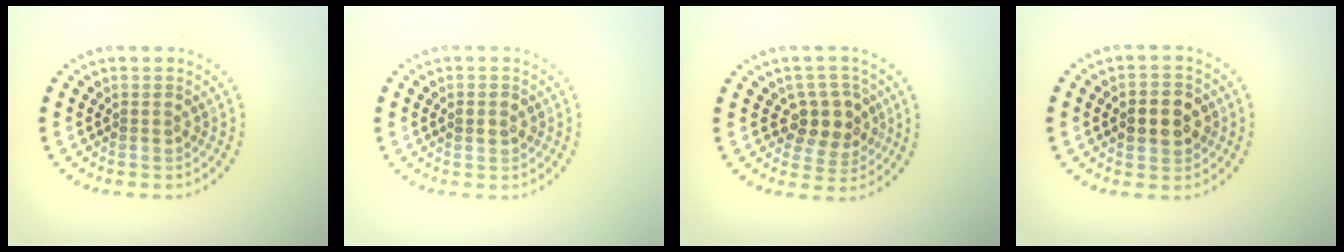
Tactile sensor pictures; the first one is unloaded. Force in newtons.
{"total": 1.3, "press": 1.3, "slide": 0.2}
{"total": 3.6, "press": 3.3, "slide": 1.3}
{"total": 3.4, "press": 3.4, "slide": 0.2}